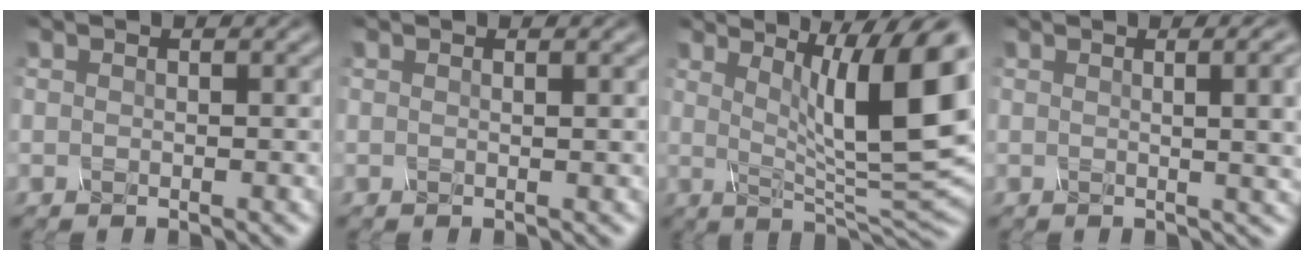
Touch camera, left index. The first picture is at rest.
{"total": 0.9, "force": [0.3, 0.4, 0.8], "torque": [-0.003, 0.001, -0.002]}
{"total": 11.6, "force": [3.0, 2.6, 10.9], "torque": [-0.147, -0.005, 0.051]}
{"total": 7.7, "force": [1.4, 3.4, 6.8], "torque": [-0.022, 0.028, 0.004]}